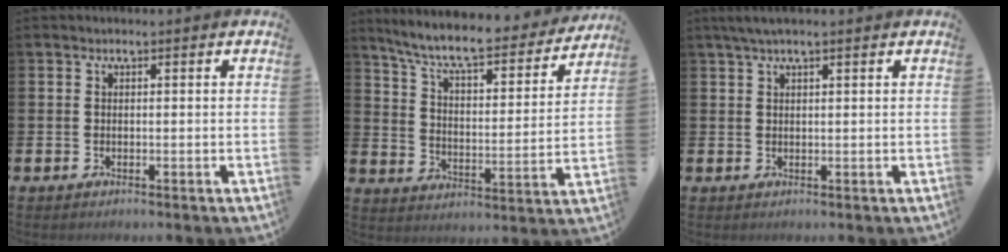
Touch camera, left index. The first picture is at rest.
{"total": 8.6, "force": [7.6, 1.4, 3.8], "torque": [-0.104, -0.055, 0.127]}
{"total": 2.2, "force": [1.6, 0.2, 1.5], "torque": [-0.039, 0.007, 0.030]}